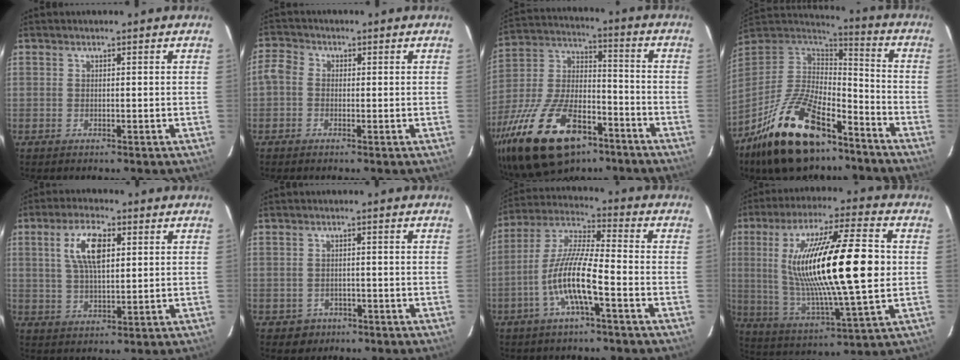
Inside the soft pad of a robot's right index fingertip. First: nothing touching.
{"total": 3.6, "force": [-1.0, 3.1, 1.5], "torque": [-0.032, 0.009, -0.029]}
{"total": 27.0, "force": [-15.6, 13.1, 17.7], "torque": [-0.364, -0.014, -0.259]}
{"total": 24.6, "force": [-16.2, 10.8, 15.1], "torque": [-0.302, -0.015, -0.267]}
{"total": 8.6, "force": [2.8, 3.4, 7.4], "torque": [-0.141, 0.010, 0.055]}
{"total": 3.6, "force": [-1.6, 3.2, 0.3], "torque": [-0.019, 0.007, -0.015]}
{"total": 11.7, "force": [-4.6, 1.6, 10.6], "torque": [-0.218, 0.000, -0.090]}
{"total": 23.8, "force": [2.5, 3.9, 23.3], "torque": [-0.425, -0.001, 0.056]}